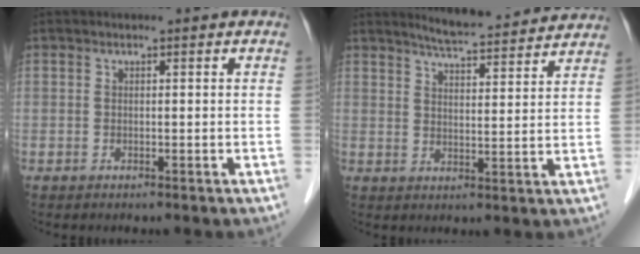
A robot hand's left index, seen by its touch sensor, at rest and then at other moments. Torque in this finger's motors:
{"motor_torque": [0.31, -0.66, 0.08, 0.00]}